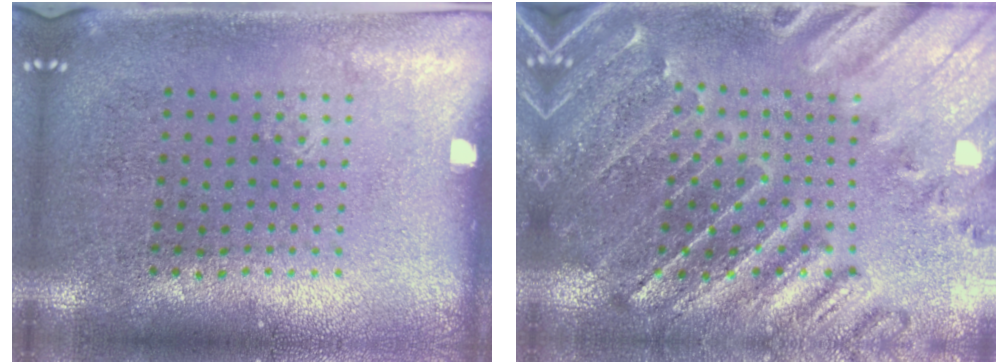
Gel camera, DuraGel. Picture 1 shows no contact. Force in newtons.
{"total": 1.6, "press": 1.6, "slide": 0.3}